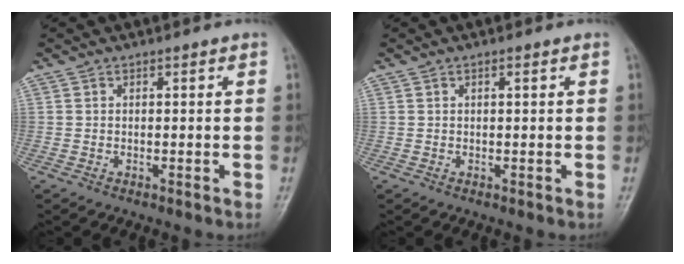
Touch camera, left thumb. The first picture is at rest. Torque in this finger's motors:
{"motor_torque": [-0.11, -0.05, -0.05, -0.04, -0.07]}